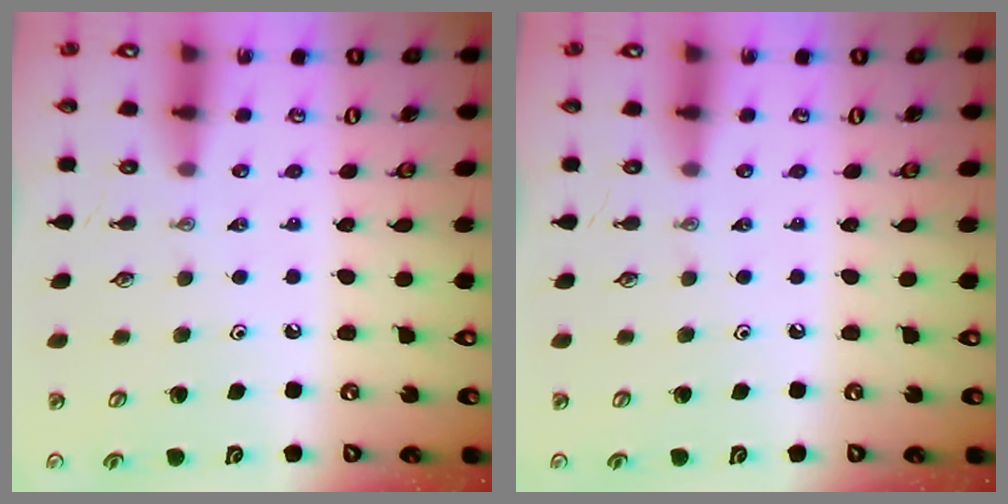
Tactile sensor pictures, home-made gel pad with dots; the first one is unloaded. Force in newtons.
{"total": 0.0}